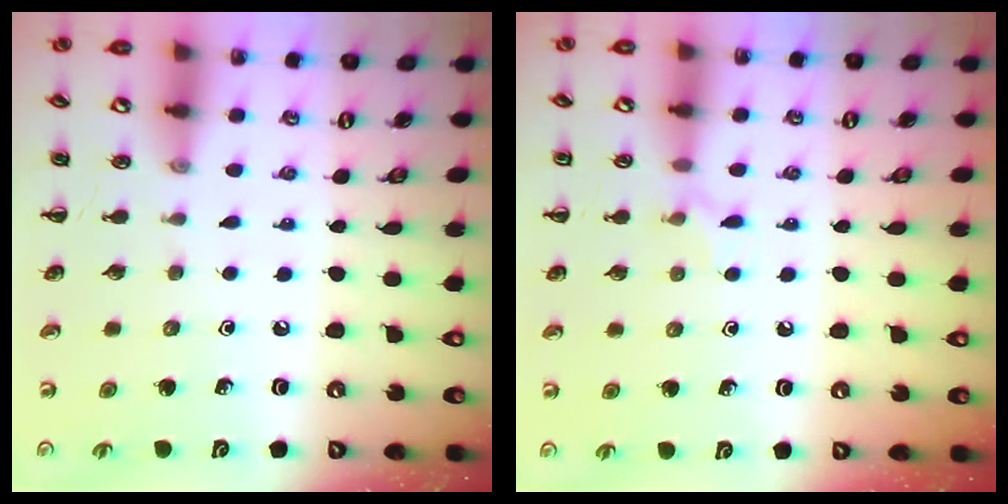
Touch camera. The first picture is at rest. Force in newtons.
{"total": 5.9, "press": 5.6, "slide": 1.9}